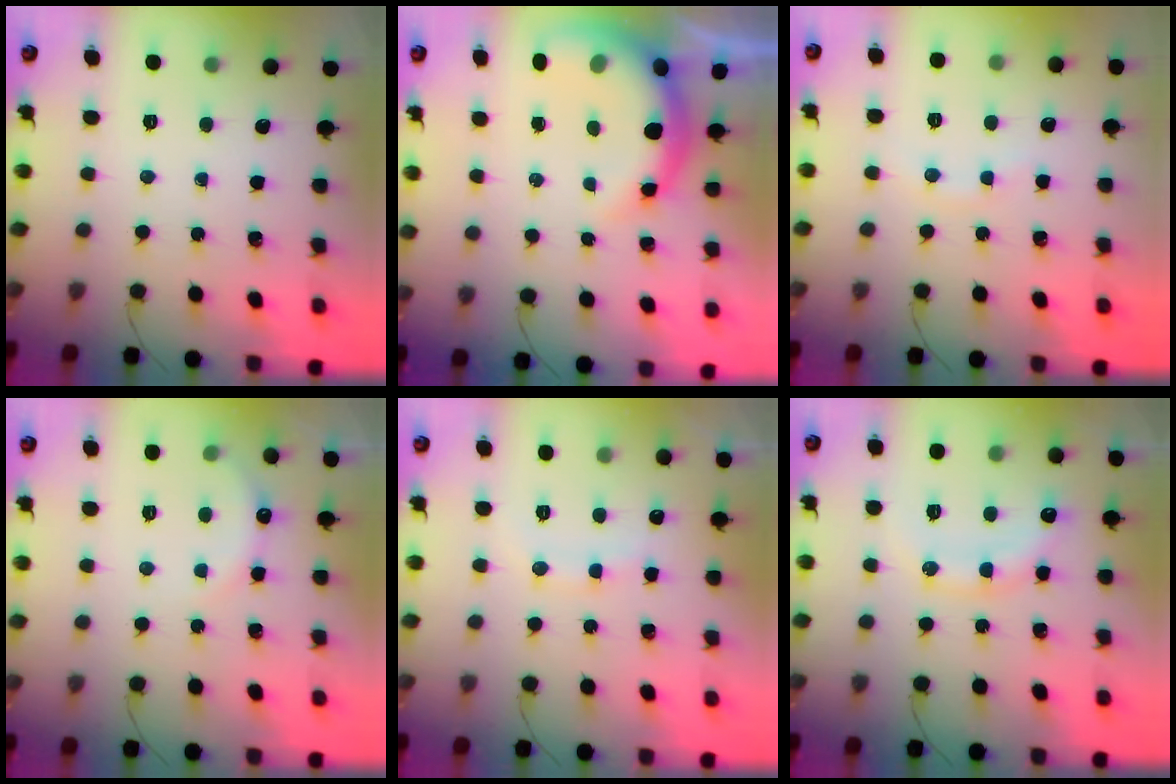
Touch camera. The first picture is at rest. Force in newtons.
{"total": 10.3, "press": 9.9, "slide": 2.7}
{"total": 4.4, "press": 4.2, "slide": 1.4}
{"total": 5.8, "press": 5.6, "slide": 1.4}
{"total": 8.7, "press": 8.6, "slide": 1.2}
{"total": 13.5, "press": 13.5, "slide": 1.0}